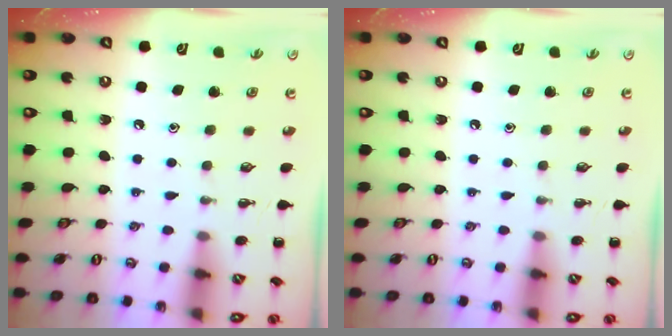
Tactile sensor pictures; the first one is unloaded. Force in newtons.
{"total": 0.0}